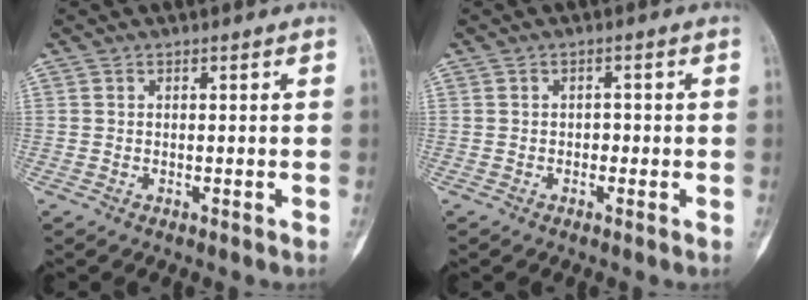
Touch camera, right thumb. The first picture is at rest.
{"total": 1.3, "force": [-0.3, 1.1, 0.8], "torque": [-0.004, 0.004, -0.008]}